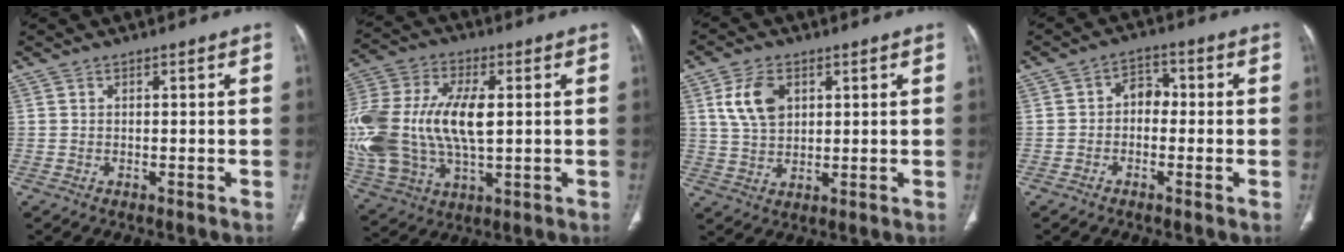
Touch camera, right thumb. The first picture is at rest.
{"total": 24.1, "force": [1.2, 13.2, 20.2], "torque": [-0.457, -0.001, 0.027]}
{"total": 7.7, "force": [2.9, 4.9, 5.2], "torque": [-0.089, -0.009, 0.060]}
{"total": 3.9, "force": [-0.5, 2.8, 2.6], "torque": [-0.019, 0.018, -0.024]}